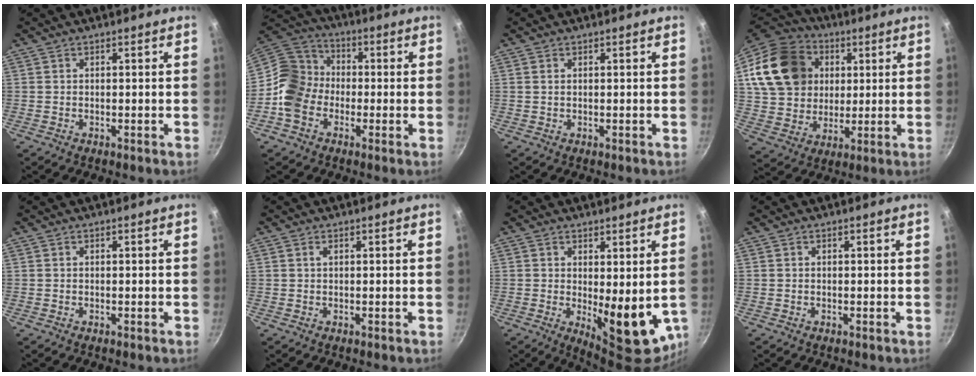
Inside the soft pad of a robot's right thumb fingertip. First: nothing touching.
{"total": 11.8, "force": [-2.8, 9.7, 6.0], "torque": [-0.087, 0.037, -0.077]}
{"total": 0.6, "force": [0.3, 0.3, 0.5], "torque": [-0.010, 0.001, 0.005]}
{"total": 22.1, "force": [6.0, 17.9, 11.4], "torque": [-0.199, 0.016, 0.117]}
{"total": 0.0}
{"total": 0.5, "force": [0.3, 0.2, 0.4], "torque": [-0.008, 0.001, 0.005]}
{"total": 11.8, "force": [-0.5, 4.7, 10.8], "torque": [-0.122, -0.021, 0.006]}
{"total": 0.0}